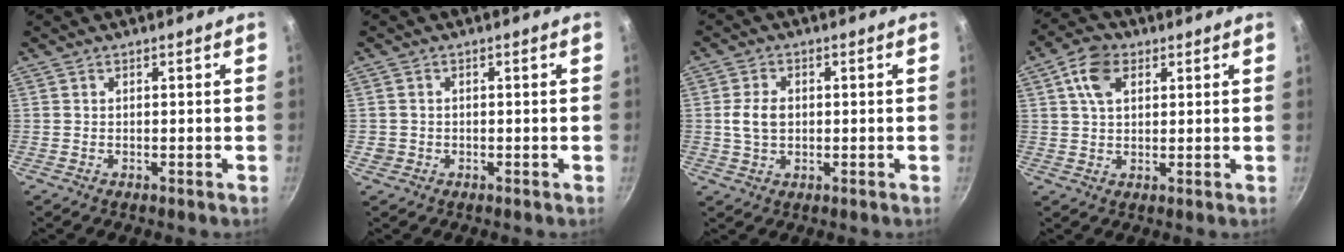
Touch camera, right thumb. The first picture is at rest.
{"total": 1.5, "force": [-0.3, 1.4, 0.2], "torque": [0.000, 0.002, -0.002]}
{"total": 5.1, "force": [0.2, 3.6, 3.5], "torque": [-0.057, 0.005, 0.003]}
{"total": 7.0, "force": [2.7, 4.6, 4.5], "torque": [-0.066, 0.006, 0.044]}